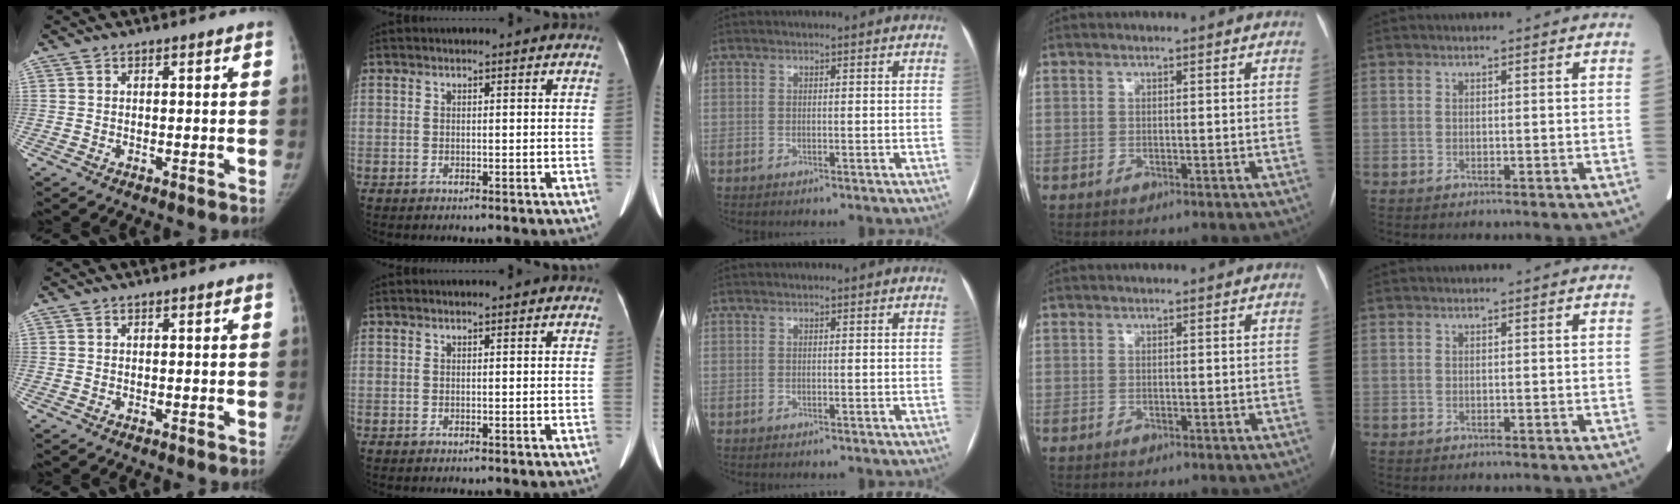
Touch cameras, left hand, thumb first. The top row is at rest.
{}